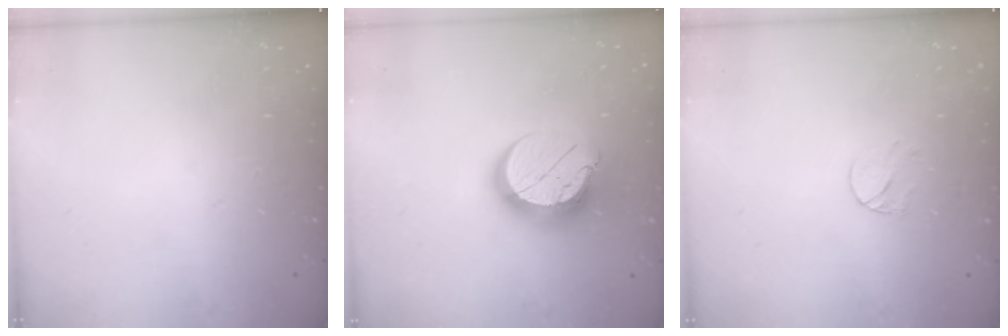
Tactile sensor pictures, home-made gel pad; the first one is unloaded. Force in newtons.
{"total": 13.4, "press": 13.3, "slide": 1.4}
{"total": 6.6, "press": 6.5, "slide": 0.6}